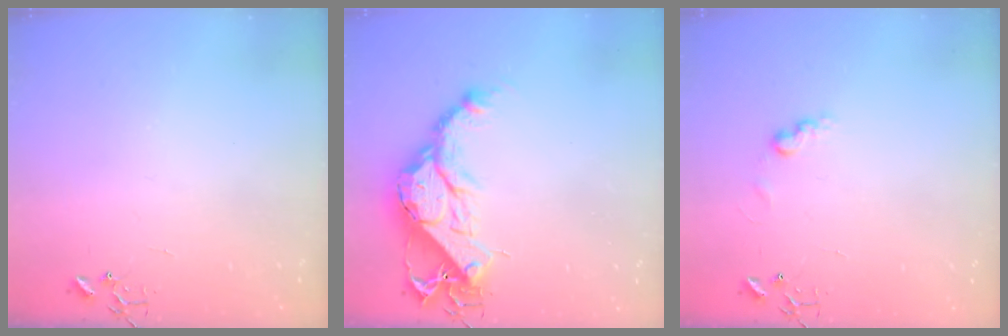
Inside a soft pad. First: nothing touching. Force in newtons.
{"total": 17.2, "press": 17.1, "slide": 1.3}
{"total": 6.4, "press": 6.4, "slide": 0.5}